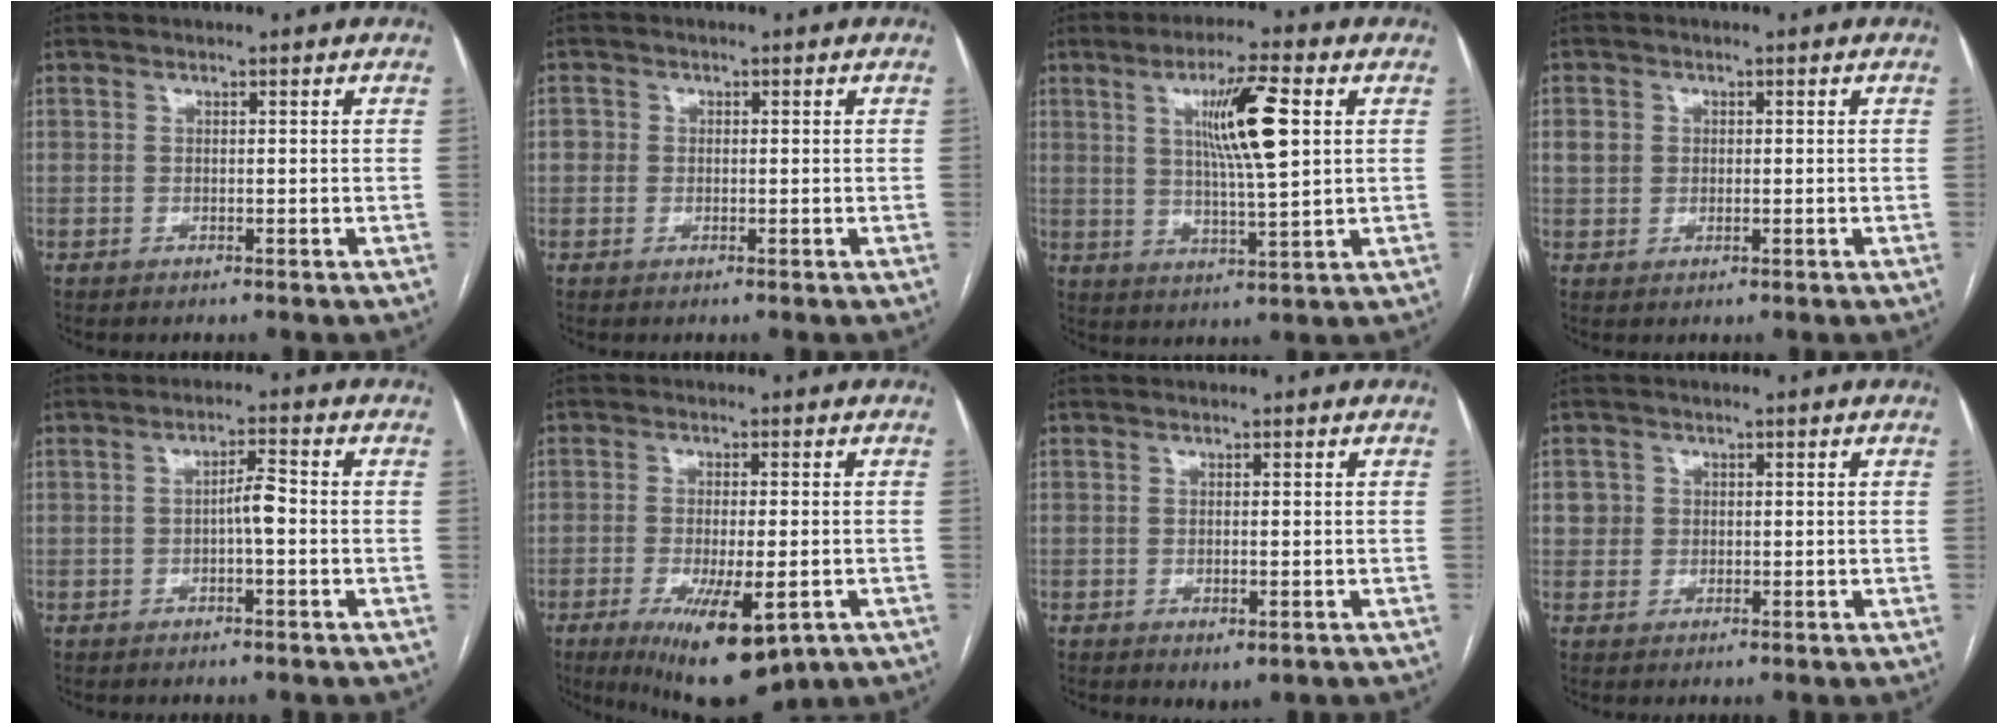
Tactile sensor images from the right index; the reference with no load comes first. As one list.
[{"total": 1.6, "force": [0.0, 1.5, 0.4], "torque": [0.000, 0.009, -0.002]}, {"total": 10.4, "force": [2.9, 0.7, 9.9], "torque": [-0.172, 0.001, 0.051]}, {"total": 2.7, "force": [0.5, 2.4, 1.0], "torque": [-0.021, 0.012, 0.012]}, {"total": 3.0, "force": [-0.6, 0.4, 2.9], "torque": [-0.046, 0.005, -0.011]}, {"total": 12.6, "force": [-6.2, 3.5, 10.4], "torque": [-0.156, -0.023, -0.085]}, {"total": 2.0, "force": [-0.7, 0.8, 1.7], "torque": [-0.029, -0.005, -0.003]}, {"total": 2.3, "force": [0.4, 2.2, 0.1], "torque": [0.008, 0.007, 0.005]}]